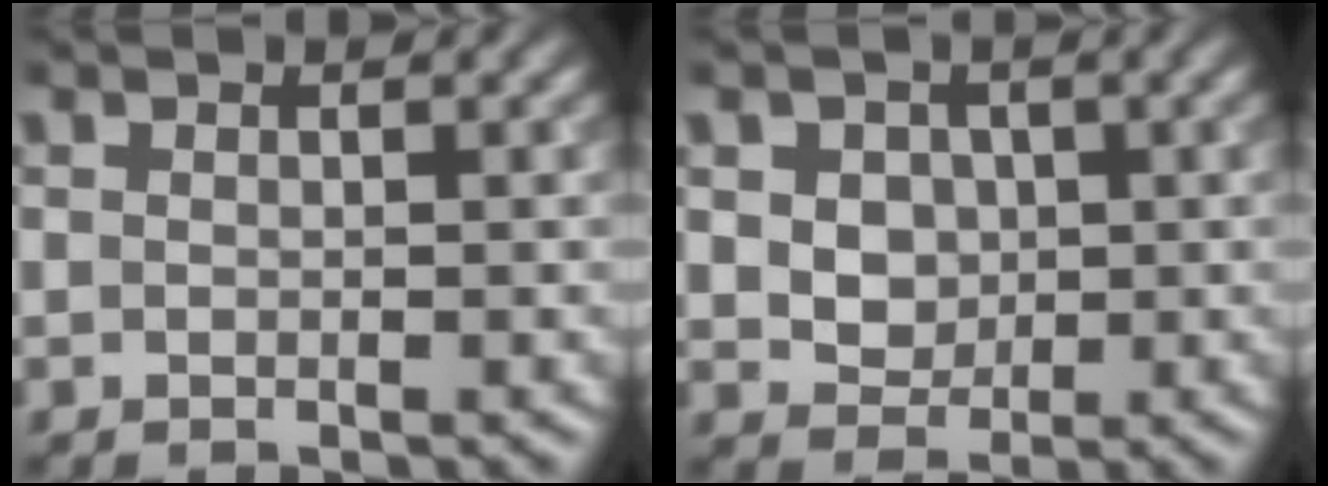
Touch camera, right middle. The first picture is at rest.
{"total": 4.2, "force": [1.1, 3.5, 2.2], "torque": [-0.037, 0.010, 0.020]}